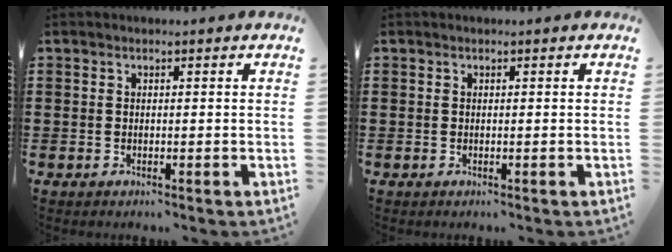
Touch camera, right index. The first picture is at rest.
{"total": 0.0}